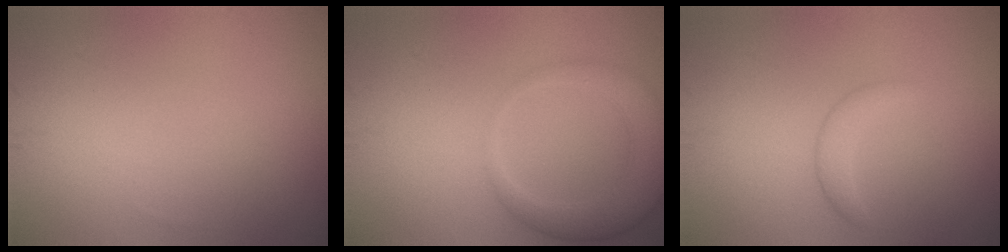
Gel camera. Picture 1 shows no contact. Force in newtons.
{"total": 4.3, "press": 4.3, "slide": 0.3}
{"total": 1.6, "press": 1.6, "slide": 0.2}